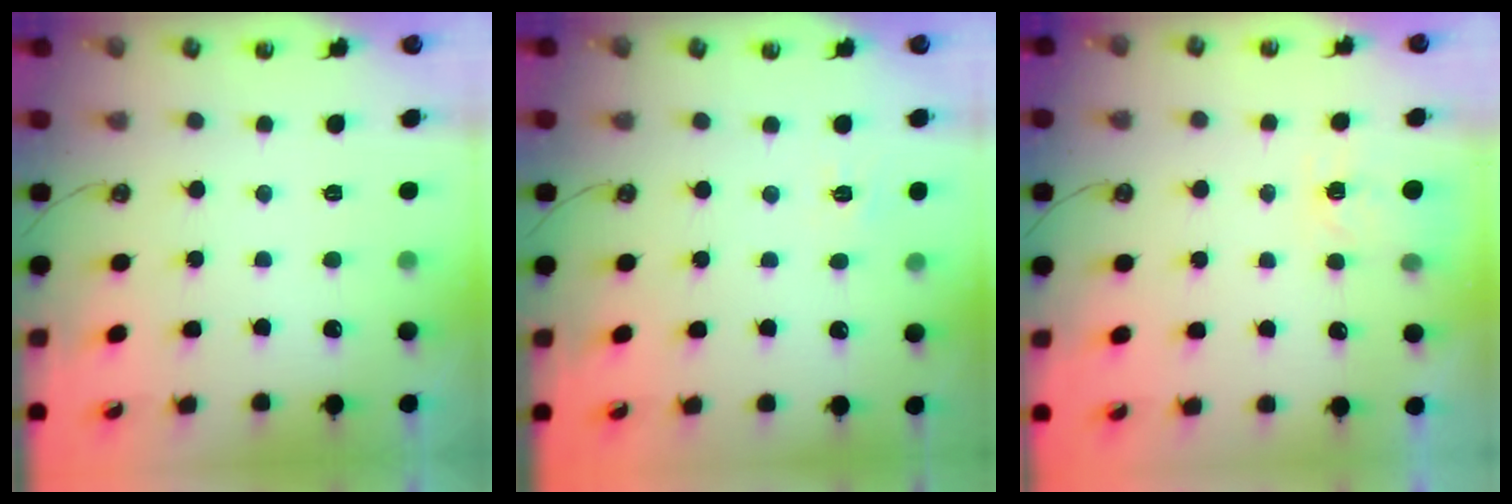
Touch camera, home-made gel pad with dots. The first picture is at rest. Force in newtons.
{"total": 4.1, "press": 4.0, "slide": 0.6}
{"total": 3.5, "press": 3.5, "slide": 0.4}